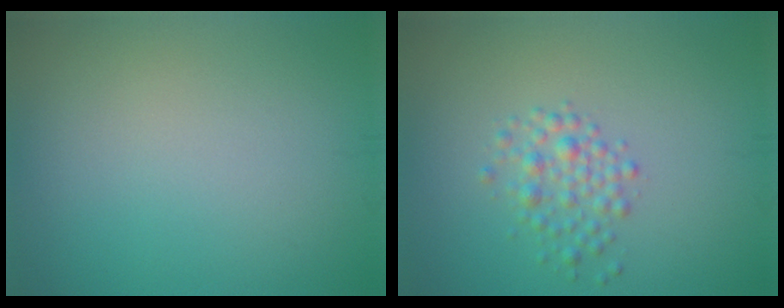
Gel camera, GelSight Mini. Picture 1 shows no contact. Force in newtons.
{"total": 2.2, "press": 2.2, "slide": 0.1}